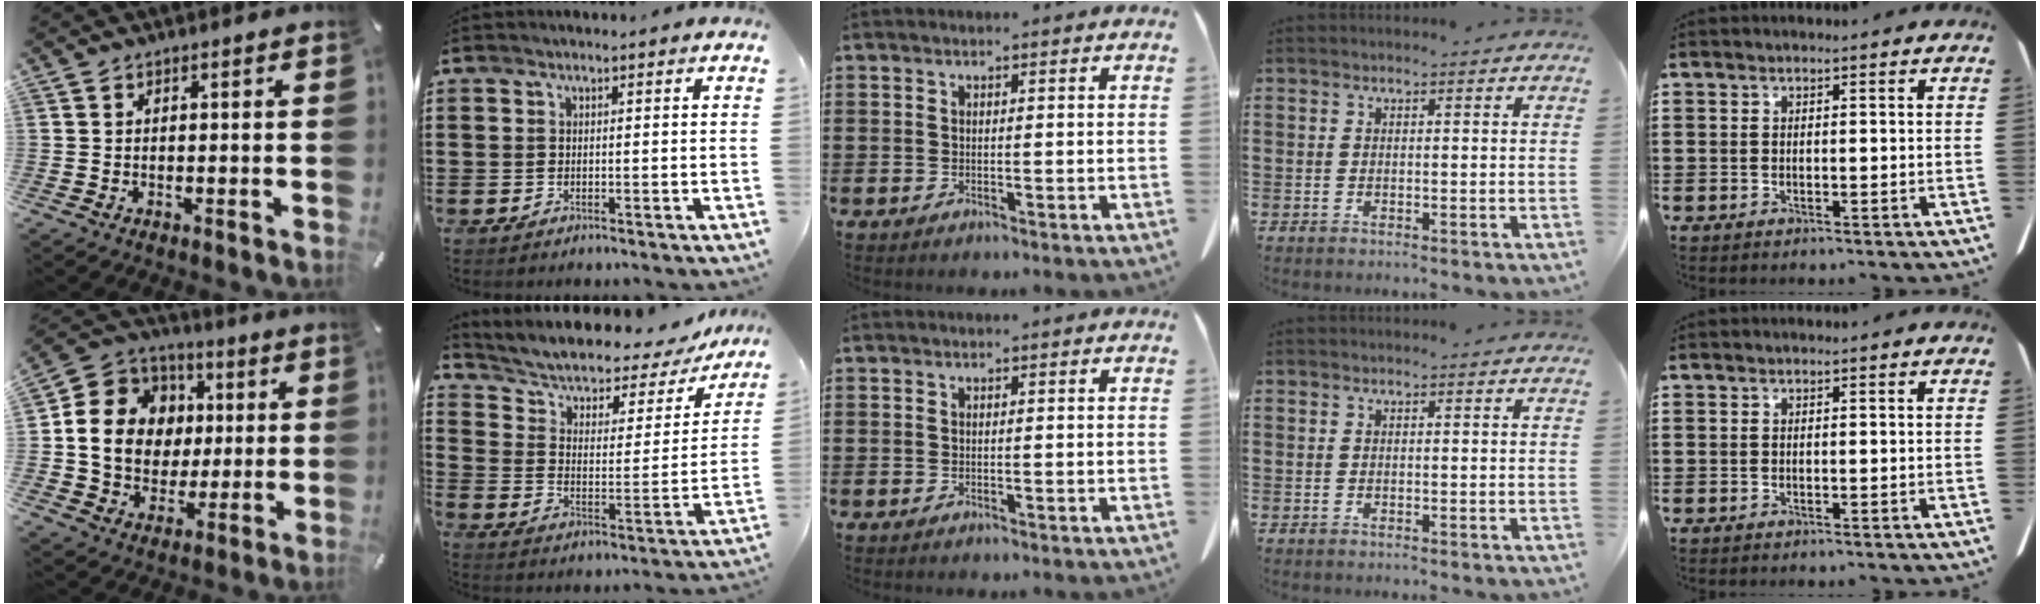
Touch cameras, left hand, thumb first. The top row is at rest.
{"thumb": {"total": 14.7, "force": [0.7, 13.5, 5.9], "torque": [-0.117, 0.005, 0.021]}, "index": {"total": 4.3, "force": [2.7, 2.5, 2.3], "torque": [-0.063, -0.020, 0.037]}}